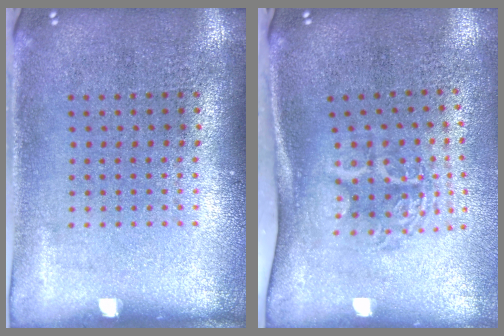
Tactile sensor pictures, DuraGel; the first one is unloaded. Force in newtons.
{"total": 1.9, "press": 1.3, "slide": 1.5}